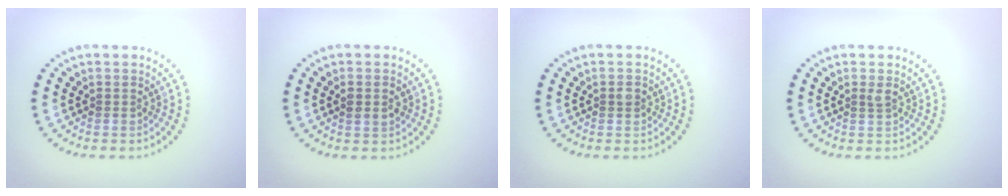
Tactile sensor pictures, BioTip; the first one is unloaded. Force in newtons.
{"total": 1.6, "press": 1.6, "slide": 0.4}
{"total": 0.9, "press": 0.9, "slide": 0.0}
{"total": 0.8, "press": 0.5, "slide": 0.5}